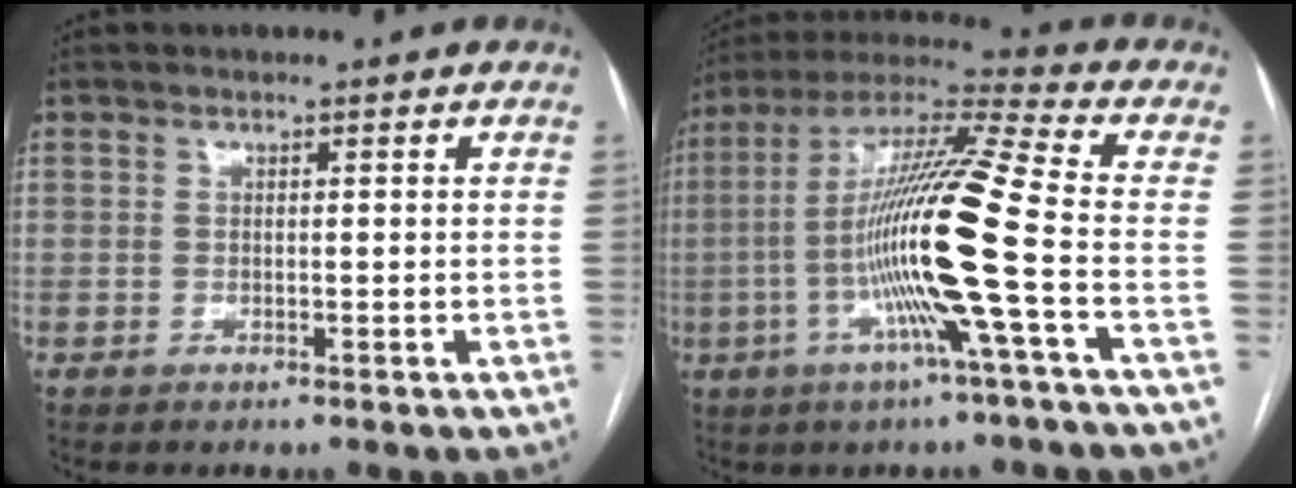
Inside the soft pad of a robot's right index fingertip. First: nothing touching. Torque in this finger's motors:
{"motor_torque": [2.14, 0.00, 1.05, 0.21]}